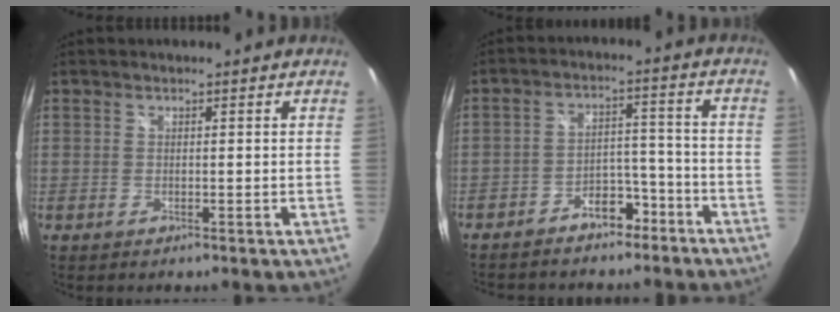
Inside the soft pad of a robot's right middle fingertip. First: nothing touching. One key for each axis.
{"total": 10.8, "fx": -8.3, "fy": 5.8, "fz": 3.7, "tx": -0.080, "ty": 0.042, "tz": -0.109}